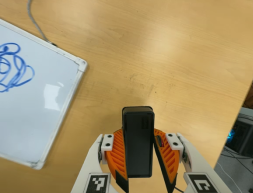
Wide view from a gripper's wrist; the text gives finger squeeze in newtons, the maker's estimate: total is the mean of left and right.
{"total": 5.6, "left": 5.6, "right": 5.7}